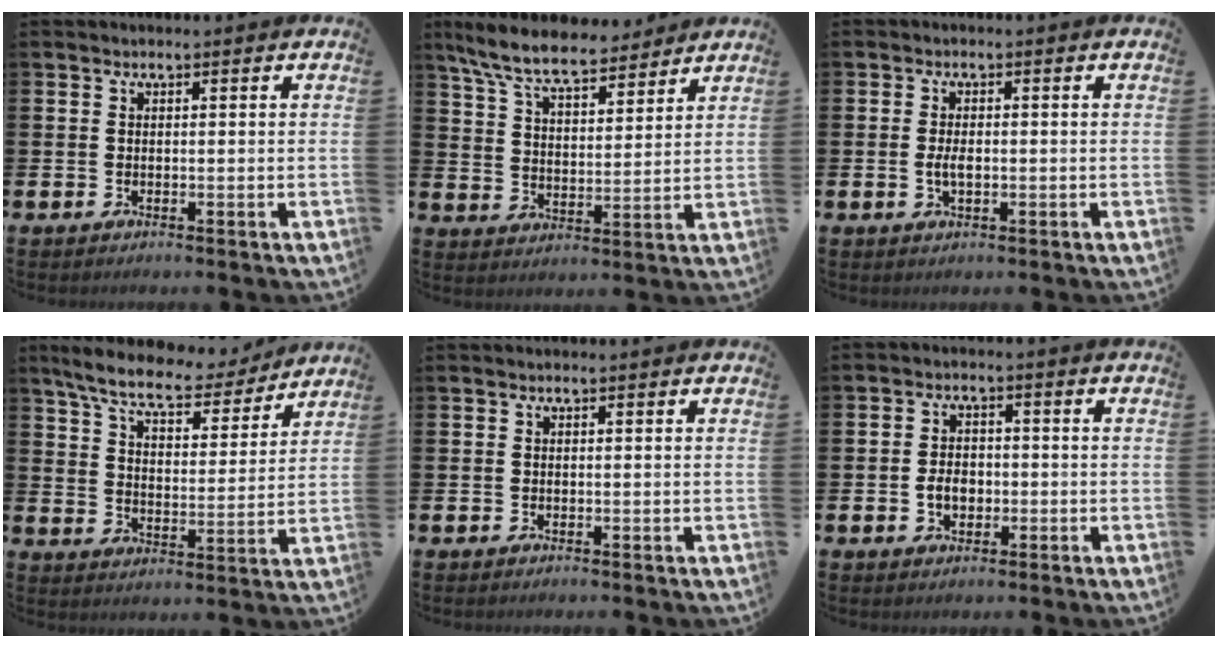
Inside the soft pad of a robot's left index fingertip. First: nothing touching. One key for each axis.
{"total": 8.5, "fx": 7.7, "fy": 1.8, "fz": 3.1, "tx": -0.097, "ty": -0.032, "tz": 0.139}
{"total": 2.2, "fx": -0.2, "fy": 1.0, "fz": 1.9, "tx": -0.029, "ty": -0.001, "tz": -0.006}
{"total": 8.7, "fx": 7.9, "fy": 1.8, "fz": 3.2, "tx": -0.094, "ty": -0.048, "tz": 0.136}
{"total": 0.0}
{"total": 3.2, "fx": -0.7, "fy": 2.3, "fz": 2.1, "tx": -0.026, "ty": -0.002, "tz": -0.019}